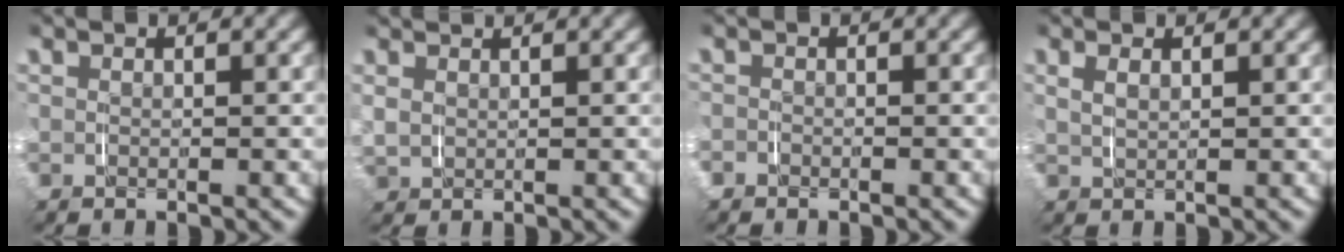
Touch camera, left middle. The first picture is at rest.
{"total": 2.1, "force": [1.5, 1.4, 0.7], "torque": [-0.023, 0.003, 0.029]}
{"total": 0.9, "force": [-0.6, 0.7, 0.0], "torque": [-0.007, -0.003, -0.016]}
{"total": 1.3, "force": [0.8, 0.5, 0.9], "torque": [-0.015, 0.001, 0.019]}